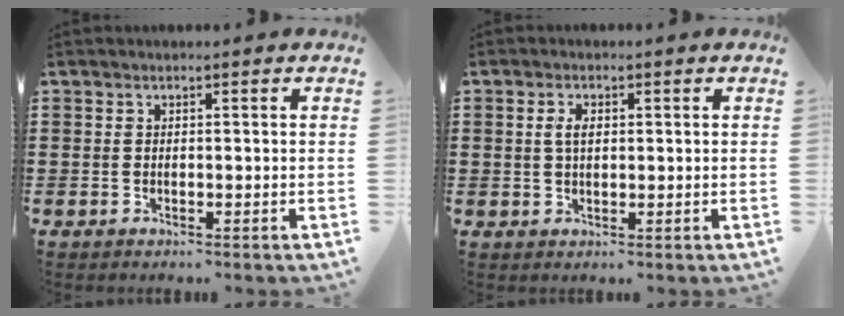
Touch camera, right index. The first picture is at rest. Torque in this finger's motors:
{"motor_torque": [-0.06, 0.02, 0.04, 0.05]}